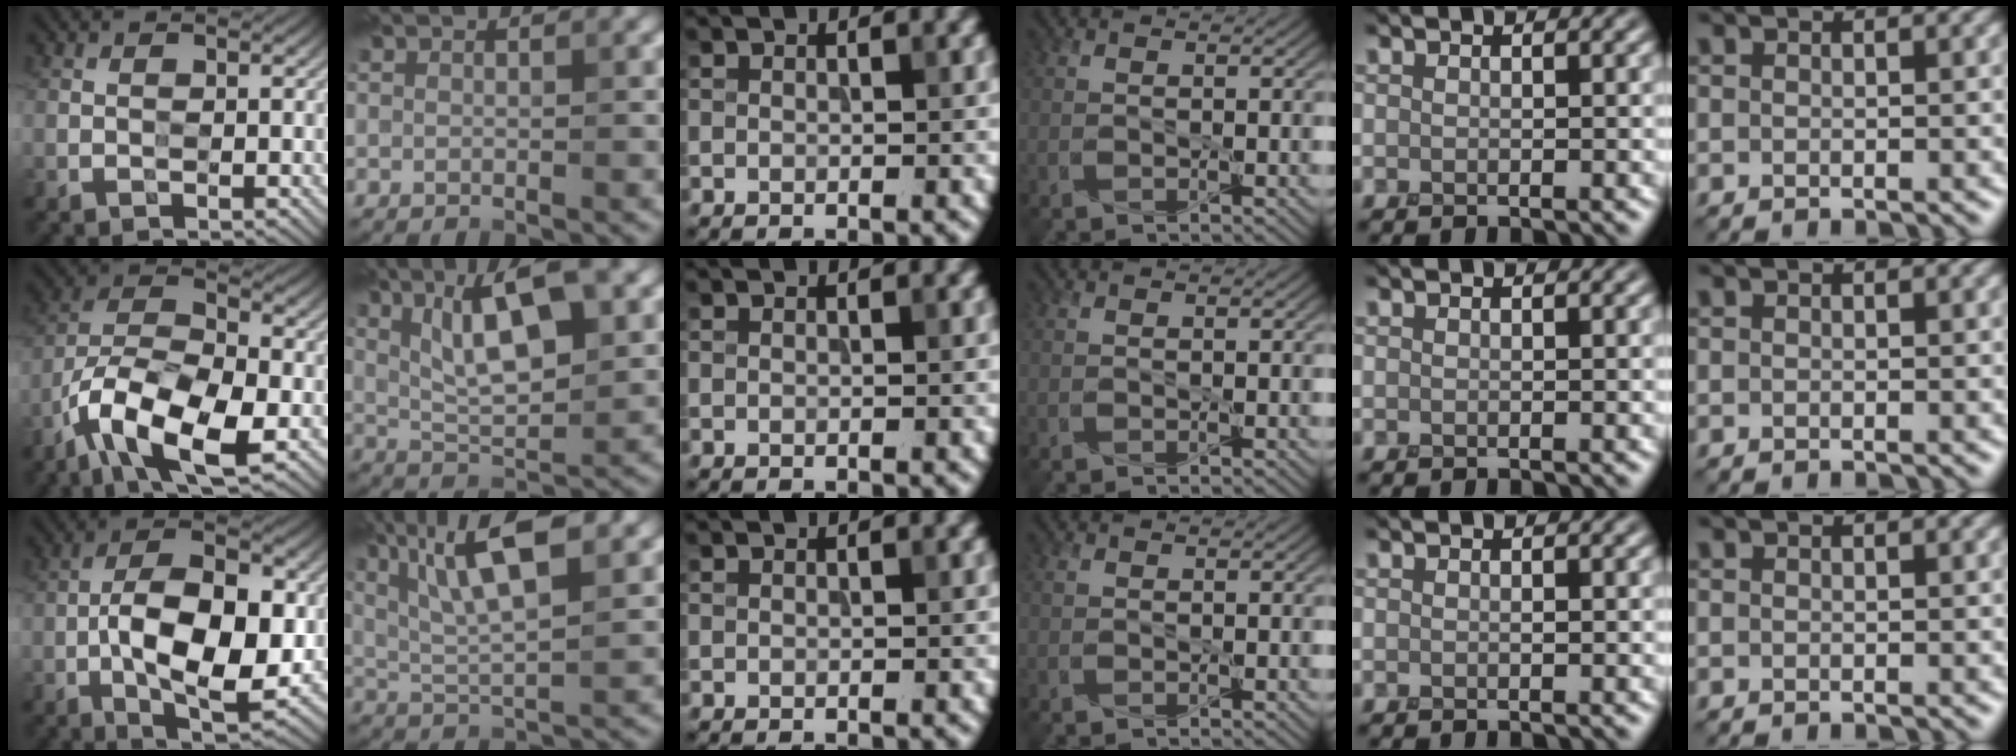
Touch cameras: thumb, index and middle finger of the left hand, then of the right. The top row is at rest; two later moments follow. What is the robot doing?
{"motion": "peel", "object": "sticker"}